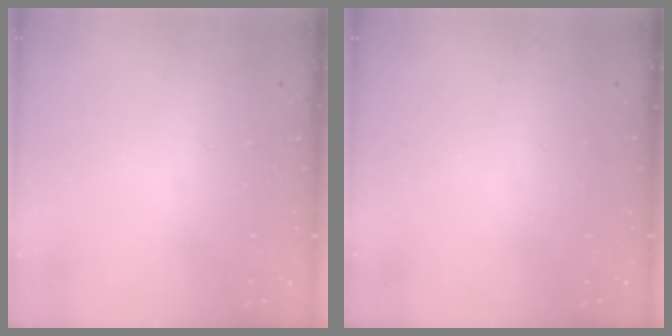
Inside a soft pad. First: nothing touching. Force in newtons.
{"total": 0.0}